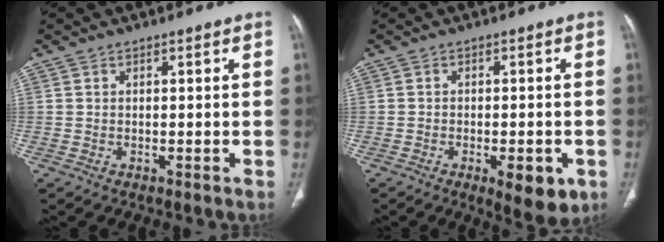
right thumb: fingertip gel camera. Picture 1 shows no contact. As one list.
[{"total": 7.7, "force": [-3.1, 3.1, 6.4], "torque": [-0.071, -0.002, -0.035]}]